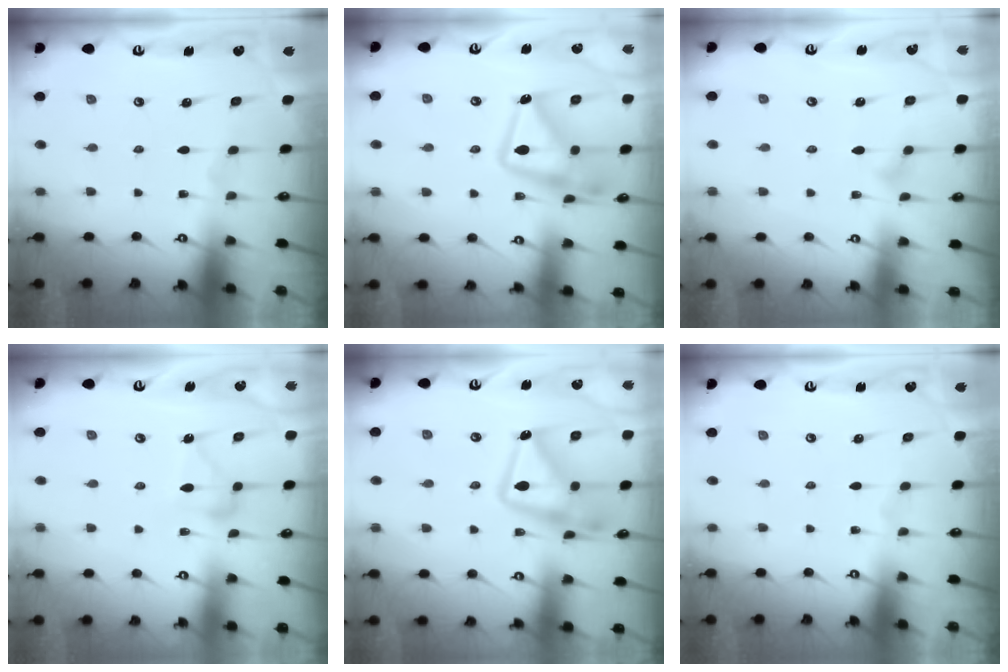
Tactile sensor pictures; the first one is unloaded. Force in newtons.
{"total": 17.7, "press": 17.6, "slide": 1.1}
{"total": 5.8, "press": 5.8, "slide": 0.3}
{"total": 11.1, "press": 11.1, "slide": 0.5}
{"total": 17.7, "press": 17.6, "slide": 1.1}
{"total": 0.0}